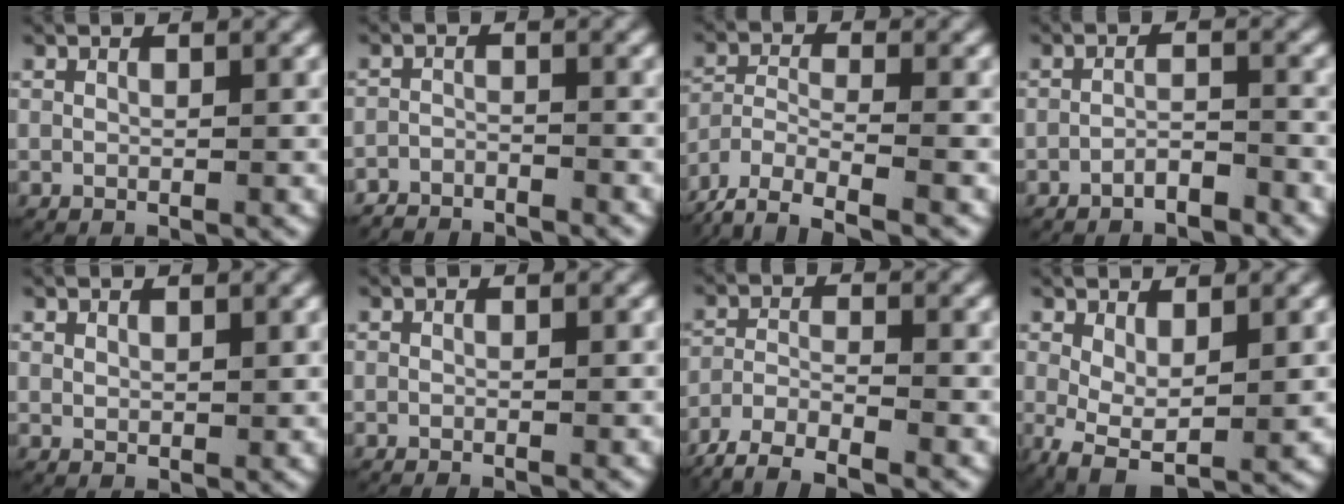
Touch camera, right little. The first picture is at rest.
{"total": 4.0, "force": [-3.9, 1.1, 0.2], "torque": [-0.002, -0.012, -0.068]}
{"total": 6.7, "force": [-4.3, 3.7, 3.5], "torque": [-0.078, -0.024, -0.064]}
{"total": 2.6, "force": [-2.4, 0.6, 0.7], "torque": [-0.008, -0.005, -0.045]}
{"total": 0.9, "force": [0.7, 0.3, 0.4], "torque": [-0.003, -0.004, 0.019]}
{"total": 0.7, "force": [-0.6, 0.0, 0.2], "torque": [-0.002, -0.001, -0.011]}
{"total": 6.7, "force": [-5.4, 2.9, 2.8], "torque": [-0.051, -0.017, -0.084]}
{"total": 4.2, "force": [-1.4, 2.3, 3.2], "torque": [-0.070, -0.031, -0.007]}